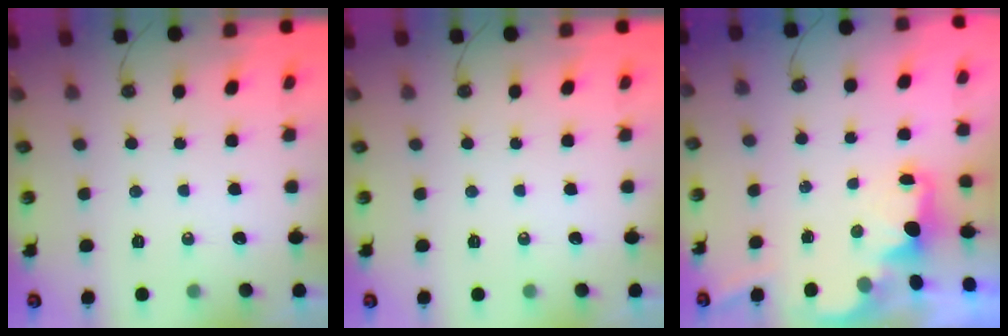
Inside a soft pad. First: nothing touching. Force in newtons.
{"total": 0.0}
{"total": 1.7, "press": 1.6, "slide": 0.7}